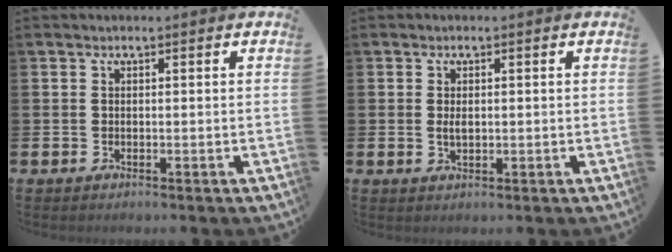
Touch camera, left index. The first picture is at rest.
{"total": 1.3, "force": [0.2, 0.6, 1.2], "torque": [-0.022, 0.002, 0.001]}